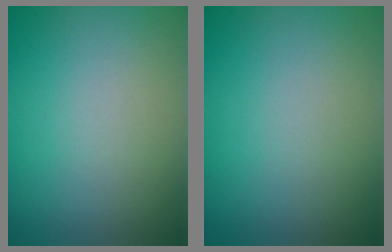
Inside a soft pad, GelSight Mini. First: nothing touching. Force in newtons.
{"total": 0.0}